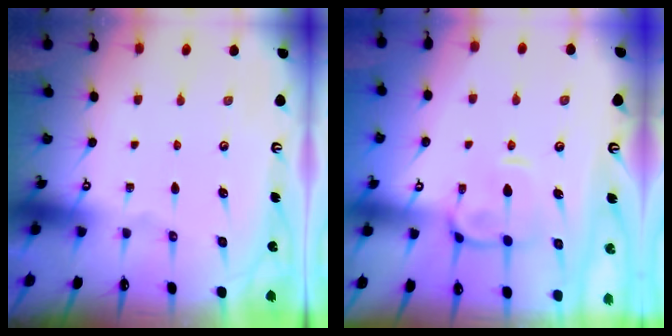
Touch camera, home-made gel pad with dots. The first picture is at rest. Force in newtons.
{"total": 4.6, "press": 4.5, "slide": 1.3}